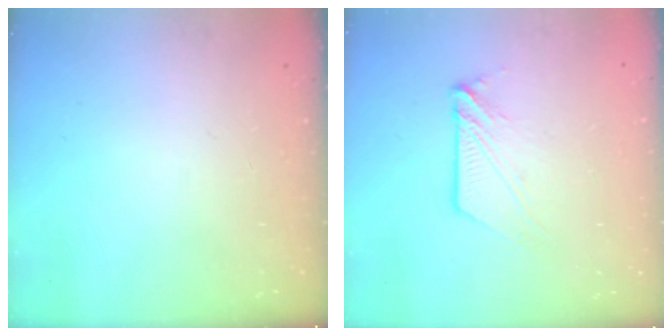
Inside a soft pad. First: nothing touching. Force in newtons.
{"total": 7.4, "press": 7.4, "slide": 0.5}